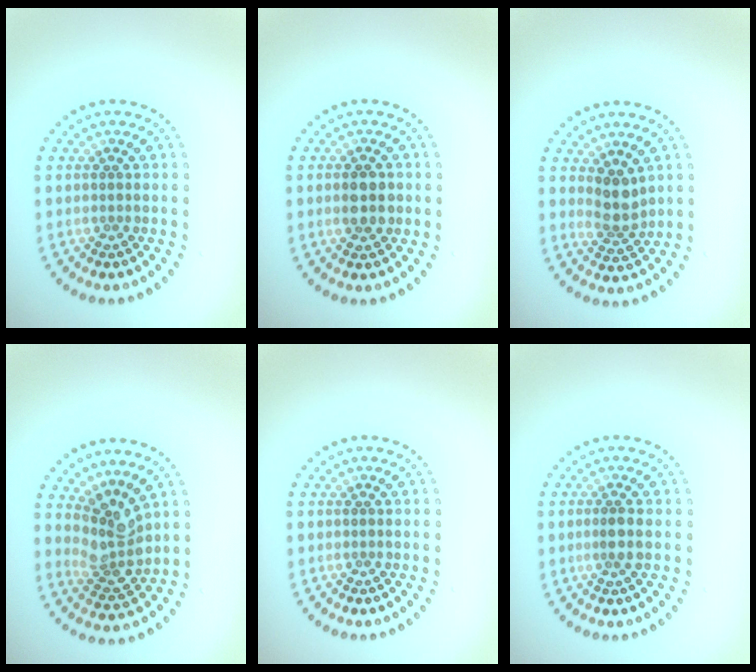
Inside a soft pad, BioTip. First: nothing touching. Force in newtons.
{"total": 2.9, "press": 2.9, "slide": 0.1}
{"total": 2.7, "press": 2.2, "slide": 1.5}
{"total": 3.5, "press": 3.0, "slide": 1.9}
{"total": 0.0}
{"total": 1.5, "press": 1.2, "slide": 0.9}